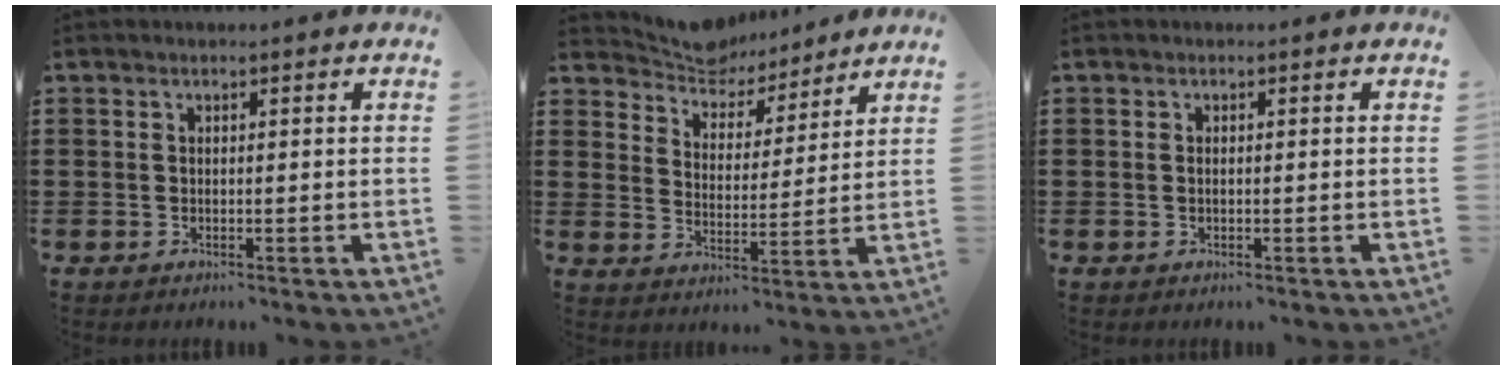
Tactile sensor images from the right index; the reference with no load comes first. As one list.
[{"total": 5.6, "force": [5.2, 2.0, 0.4], "torque": [-0.039, -0.035, 0.092]}, {"total": 0.7, "force": [0.0, 0.3, 0.6], "torque": [-0.015, 0.000, 0.000]}]